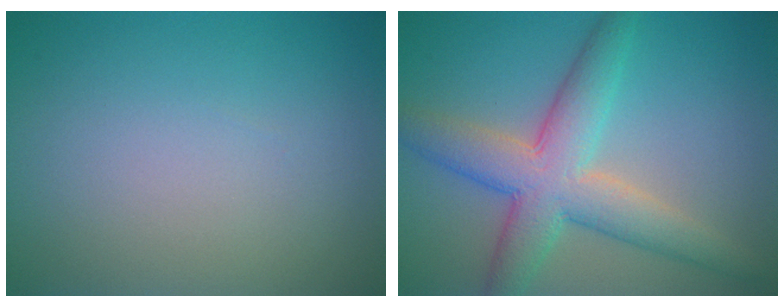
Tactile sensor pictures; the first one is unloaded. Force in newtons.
{"total": 6.9, "press": 6.9, "slide": 0.1}